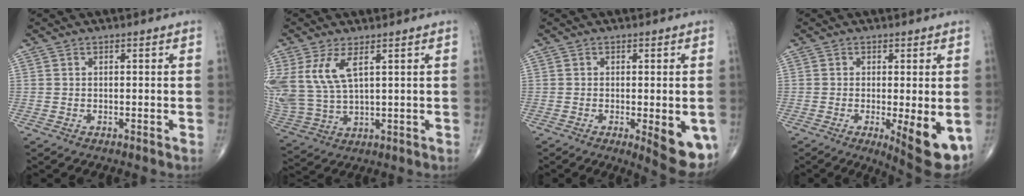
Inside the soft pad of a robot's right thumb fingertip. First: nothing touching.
{"total": 11.0, "force": [4.2, 4.9, 9.0], "torque": [-0.214, -0.012, 0.099]}
{"total": 8.8, "force": [-2.6, 2.7, 8.0], "torque": [-0.089, -0.017, -0.031]}
{"total": 9.6, "force": [-2.7, 2.5, 8.8], "torque": [-0.113, -0.023, -0.035]}